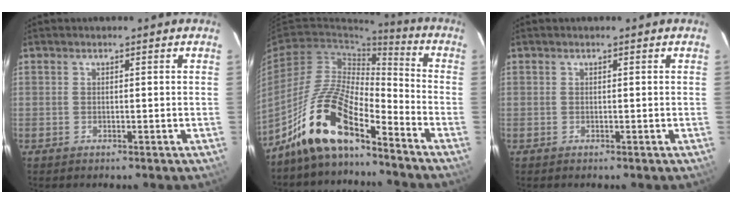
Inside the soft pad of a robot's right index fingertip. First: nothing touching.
{"total": 13.7, "force": [-10.5, 3.6, 8.0], "torque": [-0.160, 0.010, -0.206]}
{"total": 0.0}